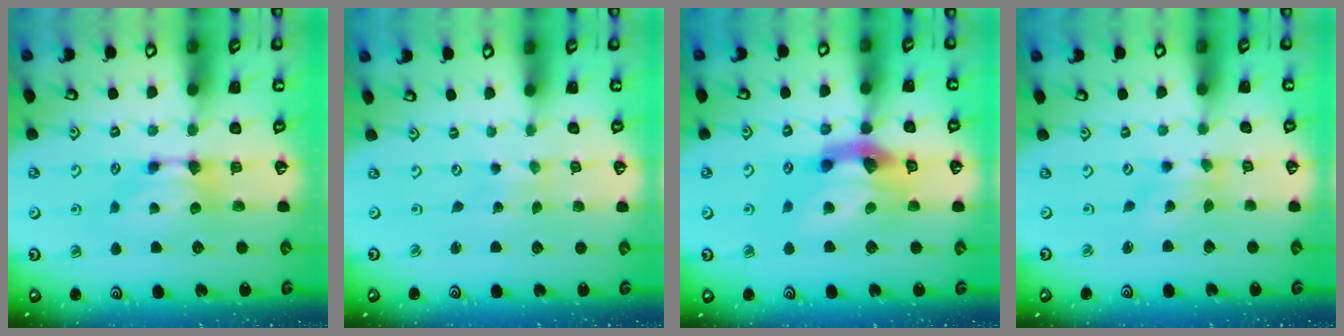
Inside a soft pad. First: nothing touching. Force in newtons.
{"total": 5.3, "press": 5.3, "slide": 0.2}
{"total": 9.0, "press": 8.6, "slide": 2.8}
{"total": 1.7, "press": 1.3, "slide": 1.0}